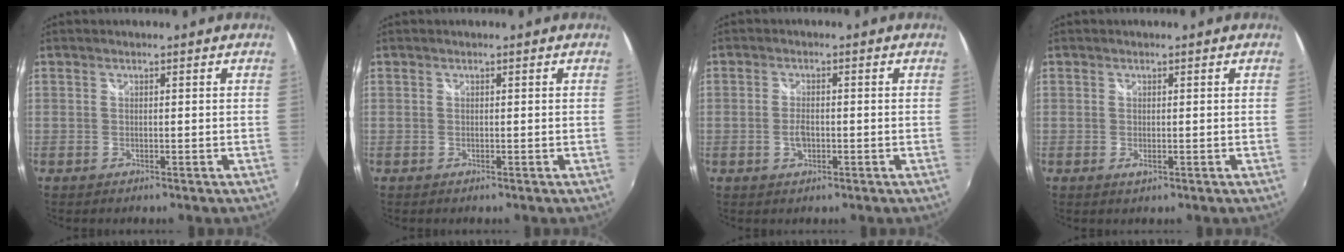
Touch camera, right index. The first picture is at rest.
{"total": 0.0}
{"total": 2.8, "force": [-0.7, 1.5, 2.3], "torque": [-0.044, -0.002, -0.013]}
{"total": 1.0, "force": [-0.2, 0.5, 0.9], "torque": [-0.018, -0.003, -0.003]}